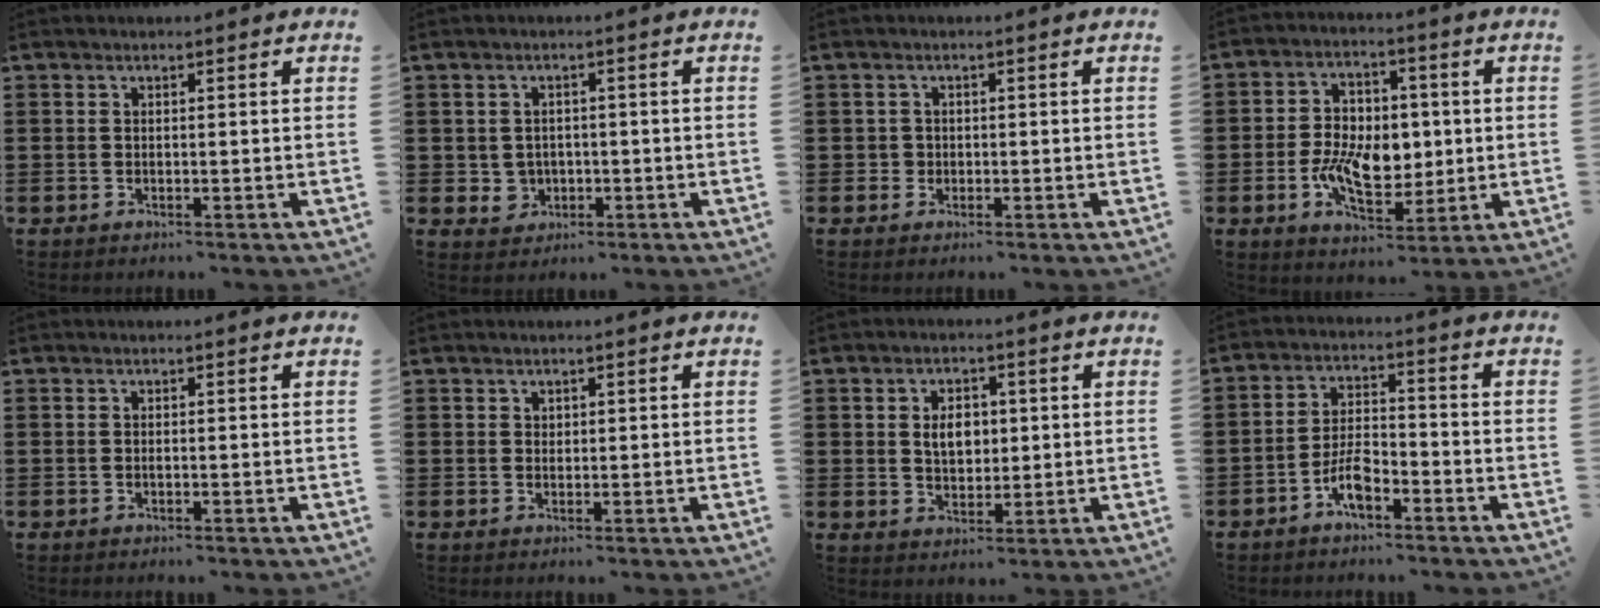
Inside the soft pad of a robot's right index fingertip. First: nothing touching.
{"total": 2.3, "force": [-0.4, 2.3, 0.5], "torque": [-0.018, 0.007, -0.011]}
{"total": 1.2, "force": [-0.2, 1.2, 0.2], "torque": [-0.007, 0.005, -0.005]}
{"total": 9.4, "force": [-1.0, 6.0, 7.2], "torque": [-0.139, 0.004, -0.022]}
{"total": 0.0}
{"total": 0.8, "force": [0.5, 0.7, 0.1], "torque": [-0.003, 0.002, 0.011]}
{"total": 4.5, "force": [0.6, 3.1, 3.2], "torque": [-0.055, 0.007, 0.003]}
{"total": 5.3, "force": [-3.1, 2.1, 3.8], "torque": [-0.089, 0.005, -0.065]}